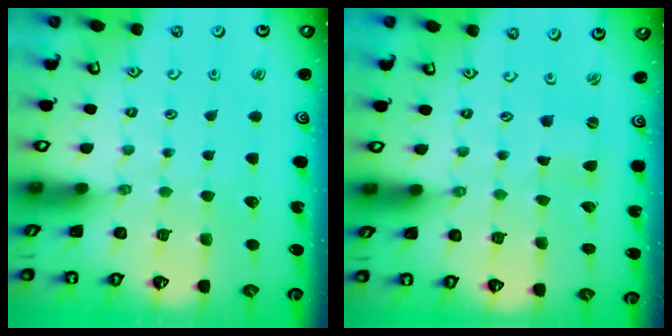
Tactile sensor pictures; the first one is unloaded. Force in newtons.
{"total": 0.0}